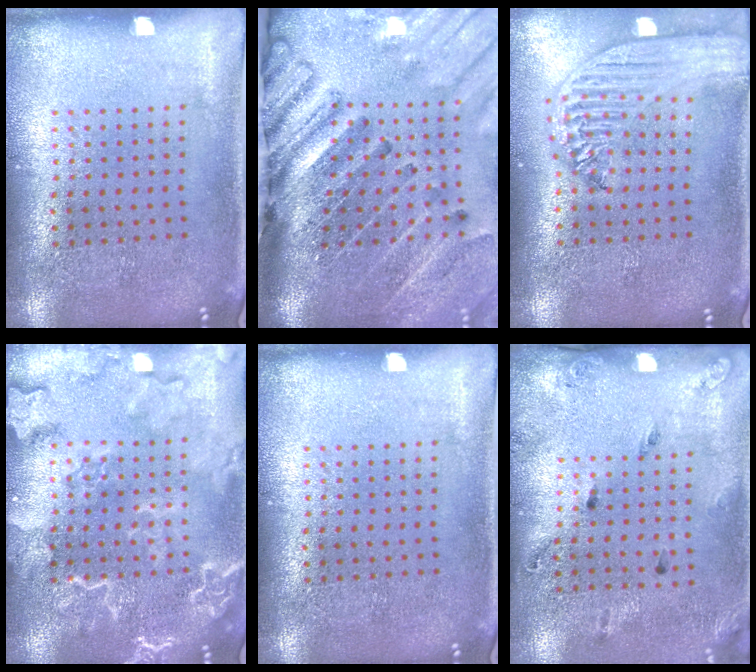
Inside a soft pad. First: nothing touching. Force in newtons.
{"total": 4.7, "press": 3.3, "slide": 3.3}
{"total": 2.8, "press": 2.2, "slide": 1.6}
{"total": 2.8, "press": 2.8, "slide": 0.4}
{"total": 0.0}
{"total": 1.8, "press": 1.0, "slide": 1.5}